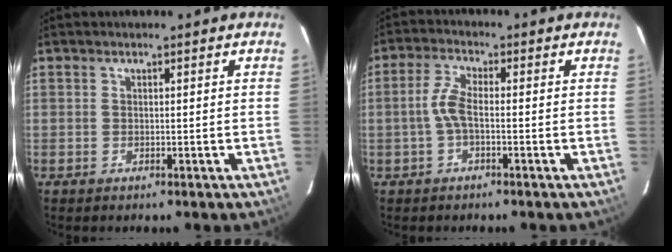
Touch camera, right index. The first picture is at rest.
{"total": 4.2, "force": [-0.9, 1.3, 3.9], "torque": [-0.087, 0.009, -0.020]}